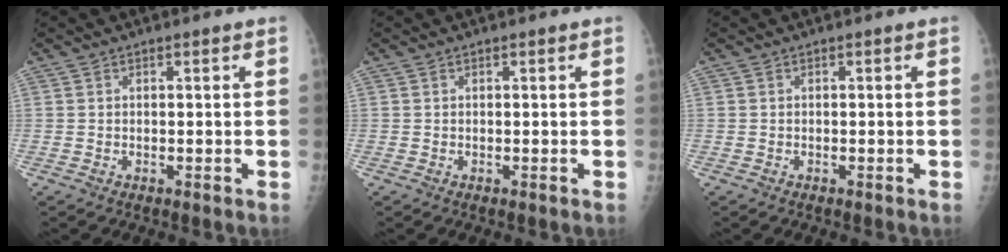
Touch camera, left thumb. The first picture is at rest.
{"total": 0.0}
{"total": 0.0}